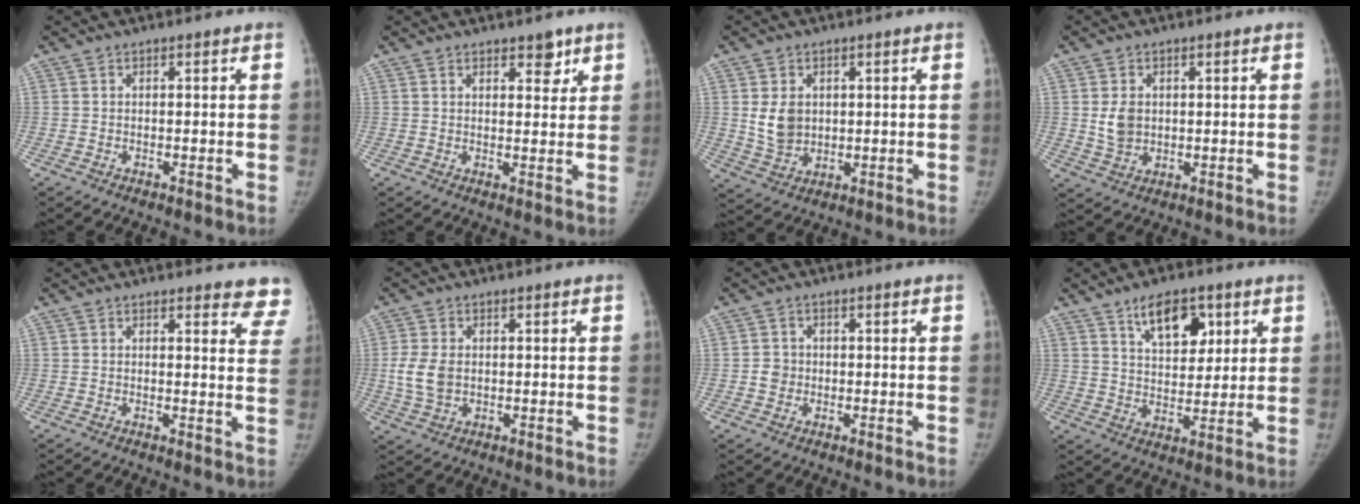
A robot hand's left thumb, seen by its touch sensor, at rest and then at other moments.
{"total": 3.4, "force": [2.3, 1.8, 1.8], "torque": [0.007, -0.020, 0.032]}
{"total": 6.2, "force": [1.2, 4.9, 3.5], "torque": [-0.038, -0.019, 0.035]}
{"total": 4.6, "force": [0.6, 3.6, 2.7], "torque": [-0.032, -0.013, 0.020]}
{"total": 7.9, "force": [7.4, 2.2, 1.5], "torque": [0.032, -0.040, 0.050]}
{"total": 5.7, "force": [0.0, 4.1, 4.0], "torque": [-0.078, -0.006, 0.006]}
{"total": 2.5, "force": [-0.4, 2.4, 0.5], "torque": [0.010, 0.001, -0.007]}
{"total": 10.2, "force": [5.5, 5.6, 6.5], "torque": [-0.066, -0.036, 0.092]}